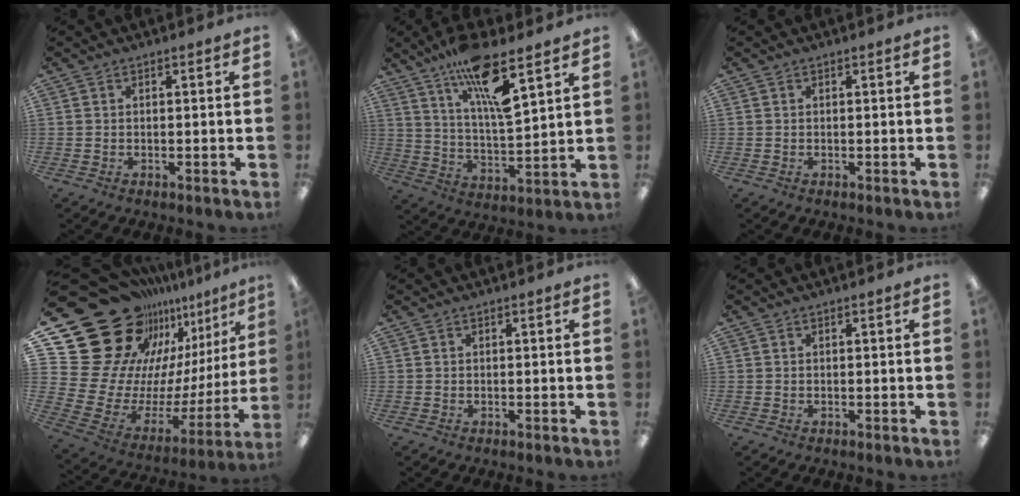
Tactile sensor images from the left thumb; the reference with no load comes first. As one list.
[{"total": 15.2, "force": [9.9, 3.6, 10.9], "torque": [-0.189, -0.050, 0.164]}, {"total": 0.0}, {"total": 28.8, "force": [18.1, 18.0, 13.5], "torque": [-0.216, -0.165, 0.380]}, {"total": 0.0}, {"total": 0.0}]